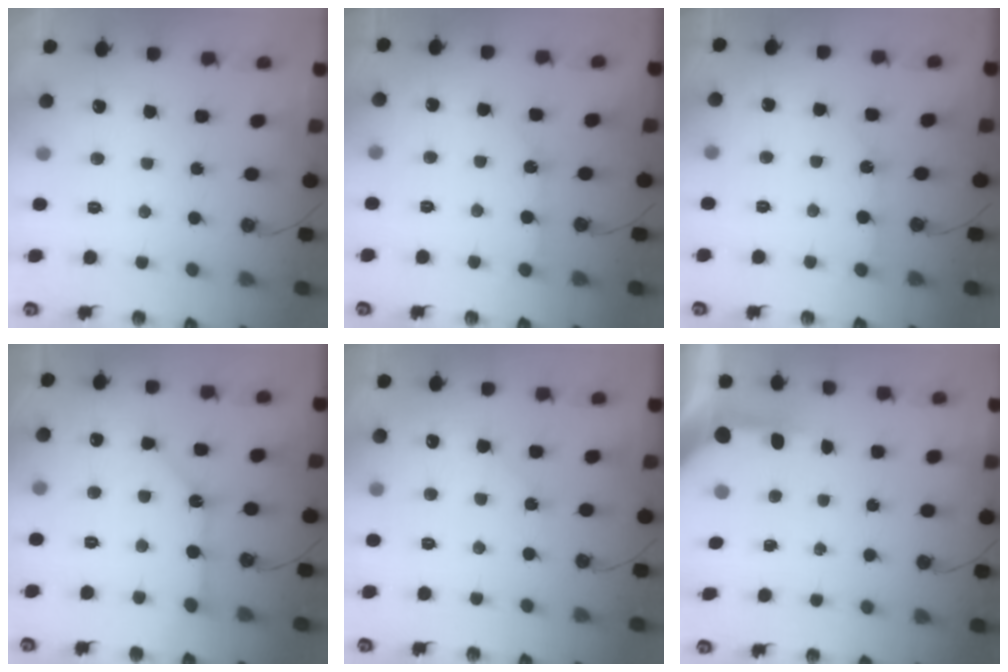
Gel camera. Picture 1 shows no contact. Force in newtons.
{"total": 6.1, "press": 6.1, "slide": 0.2}
{"total": 6.1, "press": 6.1, "slide": 0.2}
{"total": 11.1, "press": 11.1, "slide": 1.1}
{"total": 4.7, "press": 4.7, "slide": 0.6}
{"total": 5.1, "press": 5.1, "slide": 0.4}